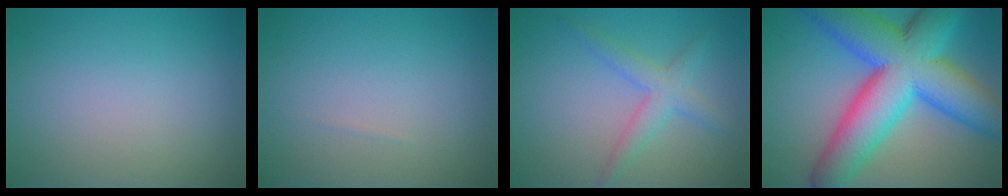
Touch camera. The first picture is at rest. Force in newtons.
{"total": 0.0}
{"total": 2.9, "press": 2.9, "slide": 0.1}
{"total": 15.0, "press": 15.0, "slide": 0.4}